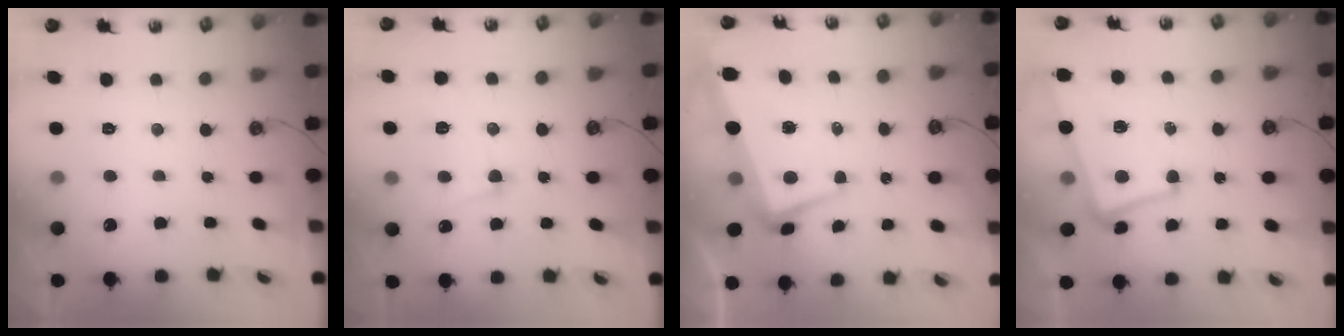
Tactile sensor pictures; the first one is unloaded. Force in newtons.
{"total": 6.3, "press": 6.2, "slide": 0.6}
{"total": 3.4, "press": 2.7, "slide": 2.1}
{"total": 2.8, "press": 2.1, "slide": 1.9}